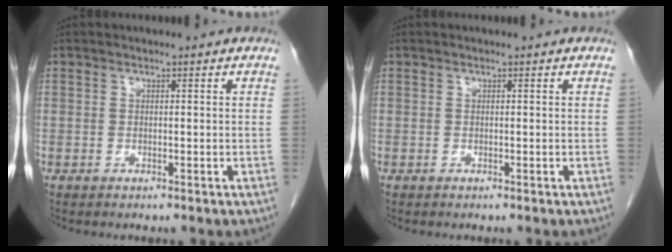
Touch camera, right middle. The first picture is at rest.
{"total": 0.0}